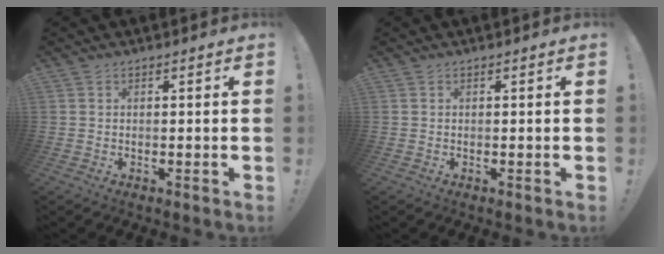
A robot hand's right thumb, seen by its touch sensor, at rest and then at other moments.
{"total": 0.0}